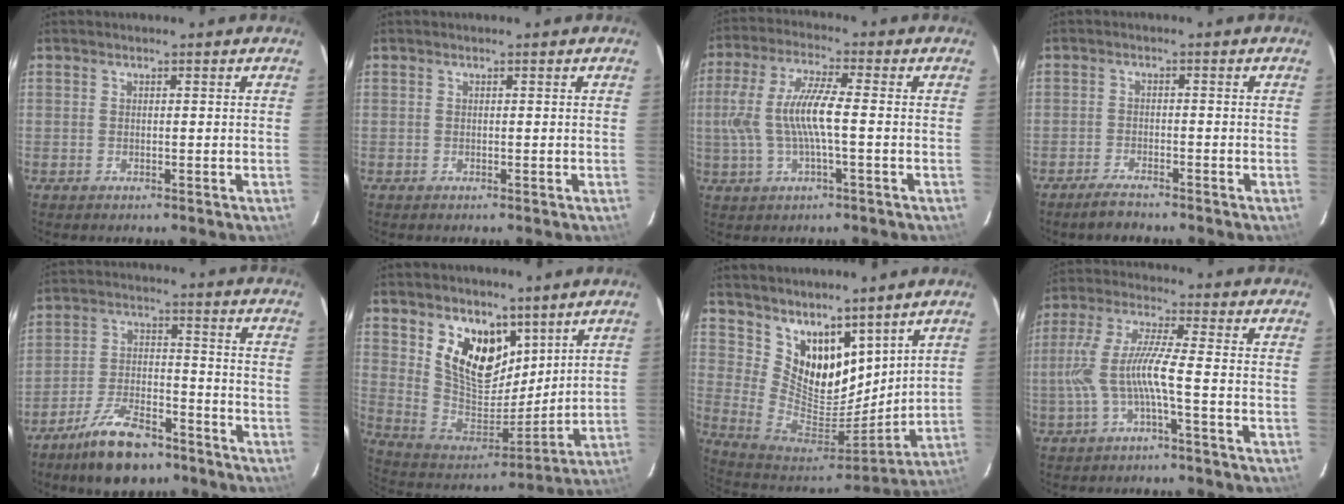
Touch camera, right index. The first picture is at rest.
{"total": 0.0}
{"total": 10.6, "force": [-0.8, 1.9, 10.4], "torque": [-0.212, 0.003, -0.011]}
{"total": 3.4, "force": [-3.0, 0.7, 1.3], "torque": [-0.045, -0.003, -0.058]}
{"total": 12.7, "force": [-9.6, 4.9, 6.7], "torque": [-0.137, 0.003, -0.163]}
{"total": 15.2, "force": [8.6, 9.1, 8.6], "torque": [-0.169, -0.014, 0.168]}
{"total": 15.3, "force": [10.8, 8.5, 6.7], "torque": [-0.142, -0.004, 0.217]}
{"total": 8.7, "force": [-2.6, 0.0, 8.4], "torque": [-0.185, 0.002, -0.043]}